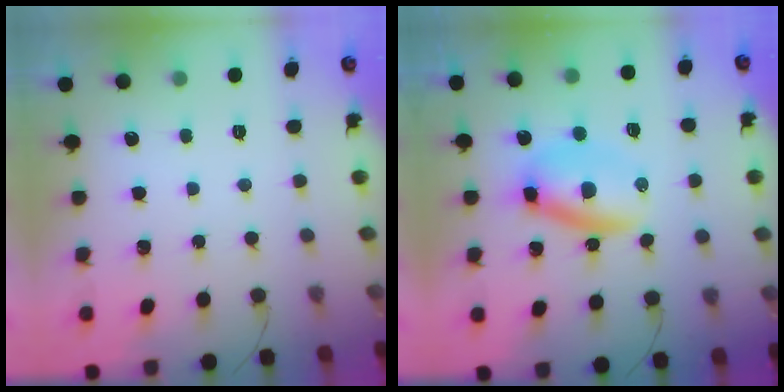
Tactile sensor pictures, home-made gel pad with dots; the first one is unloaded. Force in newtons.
{"total": 7.0, "press": 6.7, "slide": 1.8}